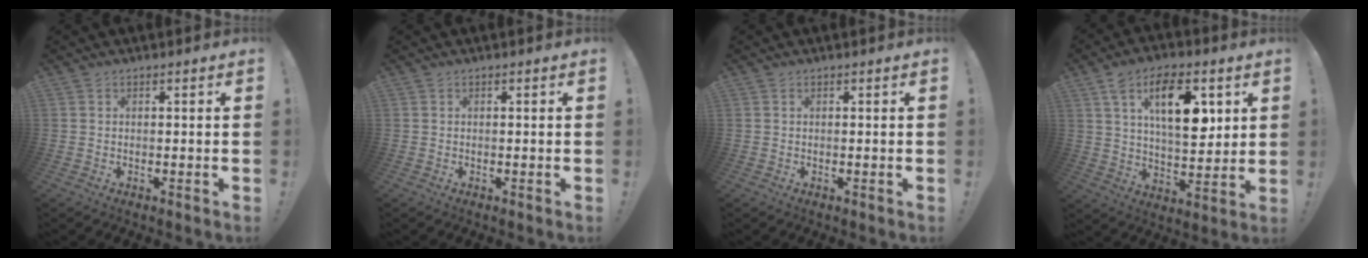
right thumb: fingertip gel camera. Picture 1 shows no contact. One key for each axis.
{"total": 0.0}
{"total": 0.0}
{"total": 16.9, "fx": 6.6, "fy": 8.6, "fz": 13.0, "tx": -0.187, "ty": -0.005, "tz": 0.111}